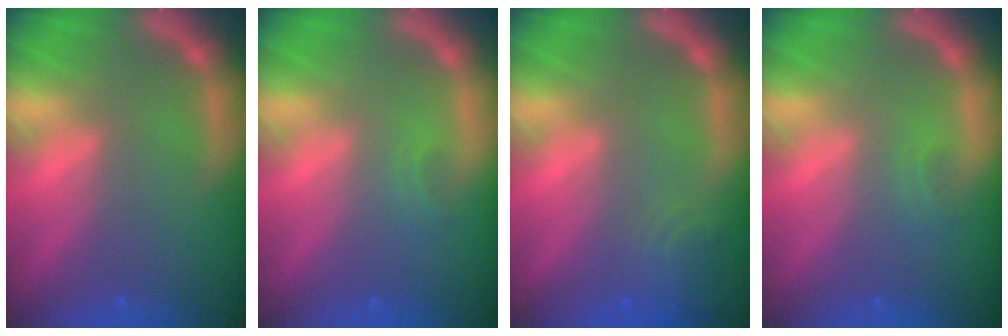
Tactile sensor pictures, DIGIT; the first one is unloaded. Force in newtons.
{"total": 0.9}
{"total": 2.9}
{"total": 0.9}